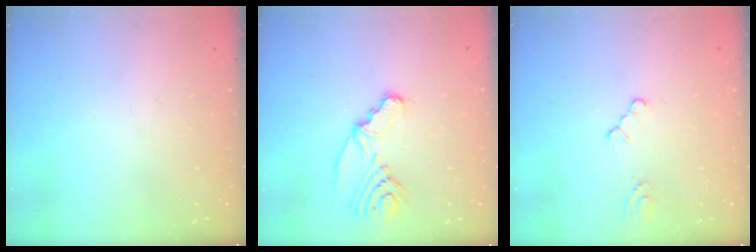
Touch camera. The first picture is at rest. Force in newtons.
{"total": 10.3, "press": 9.6, "slide": 3.6}
{"total": 2.6, "press": 2.6, "slide": 0.4}